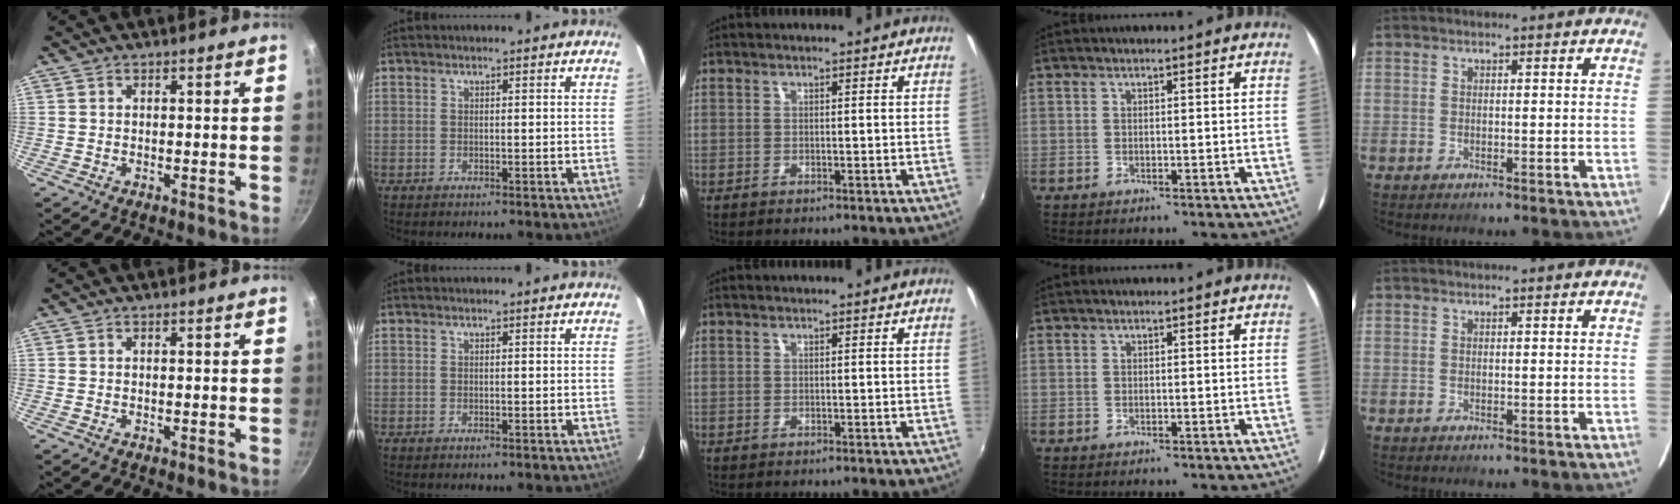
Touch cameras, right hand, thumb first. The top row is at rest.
{}